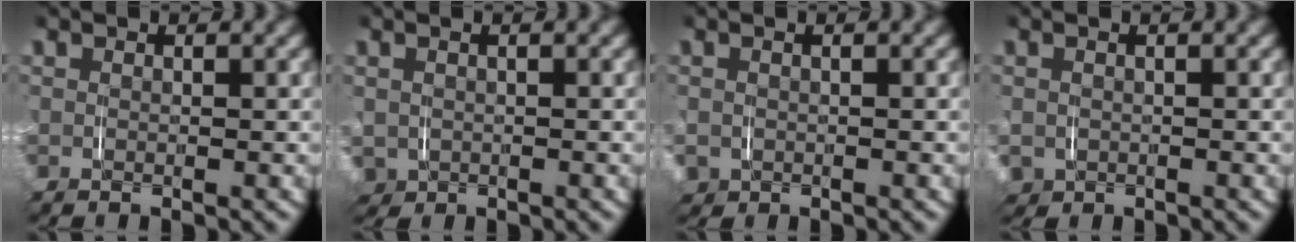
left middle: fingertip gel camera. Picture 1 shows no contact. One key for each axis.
{"total": 2.6, "fx": -0.9, "fy": 2.3, "fz": 0.8, "tx": -0.036, "ty": -0.021, "tz": -0.009}
{"total": 1.6, "fx": -0.7, "fy": 1.4, "fz": 0.4, "tx": -0.021, "ty": -0.012, "tz": -0.009}
{"total": 1.9, "fx": -0.8, "fy": 1.7, "fz": 0.5, "tx": -0.026, "ty": -0.016, "tz": -0.009}